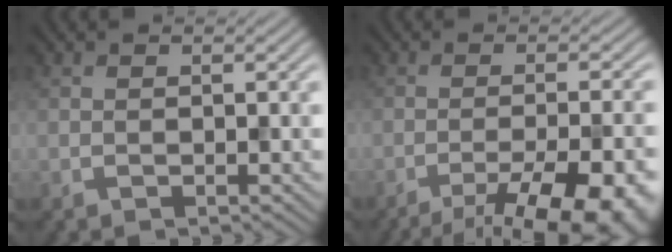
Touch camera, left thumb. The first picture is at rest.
{"total": 13.7, "force": [-9.0, 3.9, 9.5], "torque": [-0.130, -0.012, -0.107]}